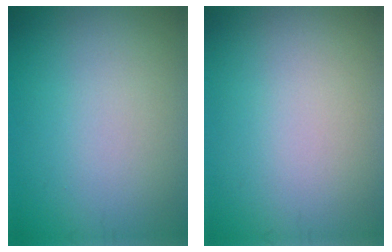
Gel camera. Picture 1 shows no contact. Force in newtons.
{"total": 0.0}